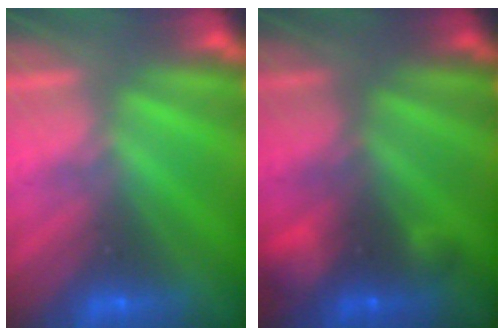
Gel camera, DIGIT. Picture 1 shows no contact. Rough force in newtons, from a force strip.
{"total": 2.4}